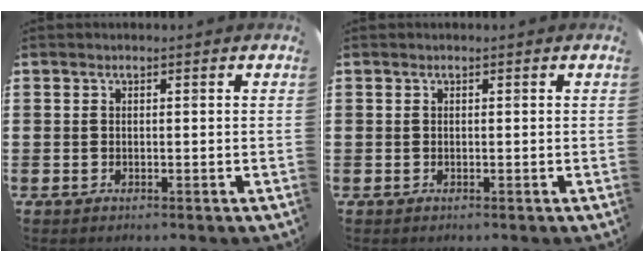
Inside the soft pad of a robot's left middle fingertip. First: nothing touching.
{"total": 0.0}